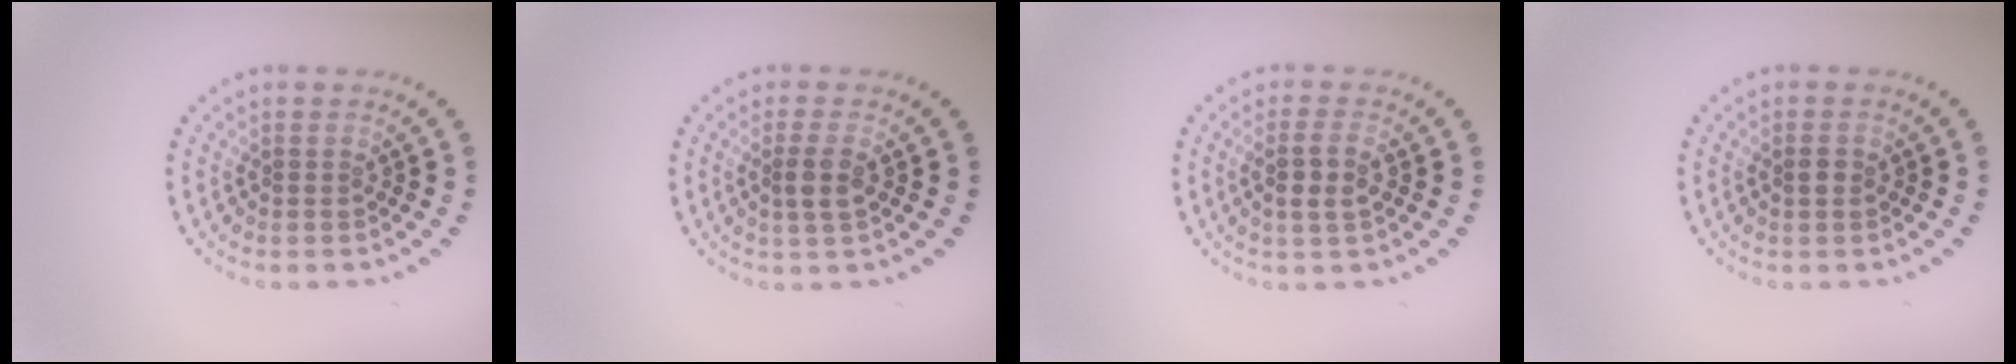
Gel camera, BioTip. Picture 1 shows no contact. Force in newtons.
{"total": 2.0, "press": 1.8, "slide": 0.8}
{"total": 2.5, "press": 2.2, "slide": 1.1}
{"total": 0.9, "press": 0.9, "slide": 0.2}